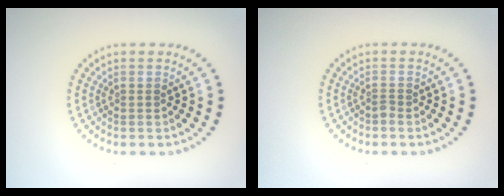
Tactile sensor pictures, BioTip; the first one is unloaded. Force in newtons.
{"total": 0.5, "press": 0.4, "slide": 0.4}